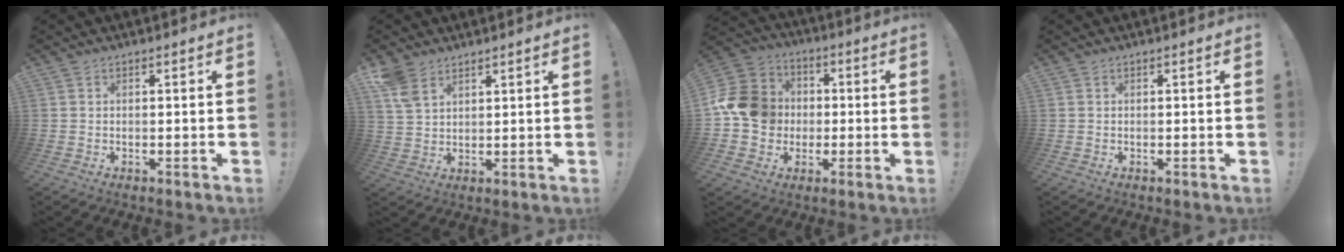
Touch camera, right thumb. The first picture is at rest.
{"total": 6.7, "force": [4.5, 3.7, 3.4], "torque": [-0.060, -0.018, 0.088]}
{"total": 13.3, "force": [-0.7, 12.1, 5.3], "torque": [-0.081, 0.015, -0.006]}
{"total": 0.0}